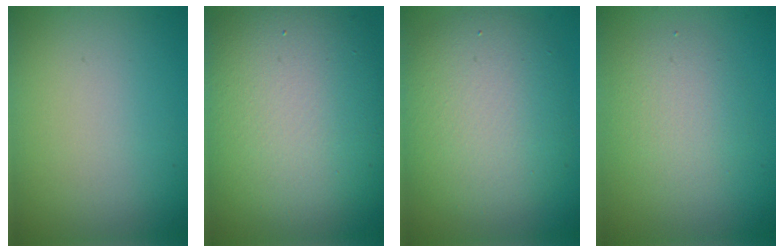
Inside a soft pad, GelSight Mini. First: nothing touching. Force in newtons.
{"total": 14.4, "press": 14.4, "slide": 0.7}
{"total": 7.4, "press": 7.4, "slide": 0.2}
{"total": 2.9, "press": 2.9, "slide": 0.2}